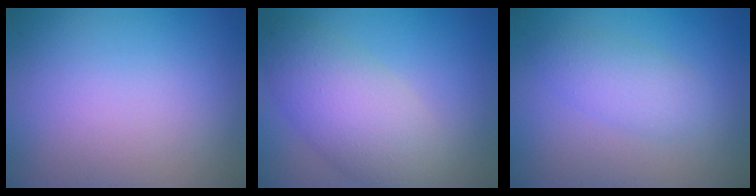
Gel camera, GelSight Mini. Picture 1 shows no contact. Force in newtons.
{"total": 5.8, "press": 5.8, "slide": 0.1}
{"total": 2.6, "press": 2.6, "slide": 0.1}